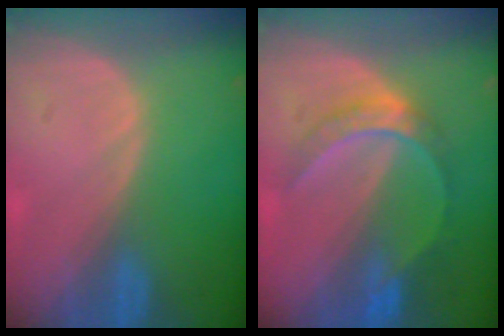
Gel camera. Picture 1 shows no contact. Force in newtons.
{"total": 6.1, "press": 5.7, "slide": 2.2}